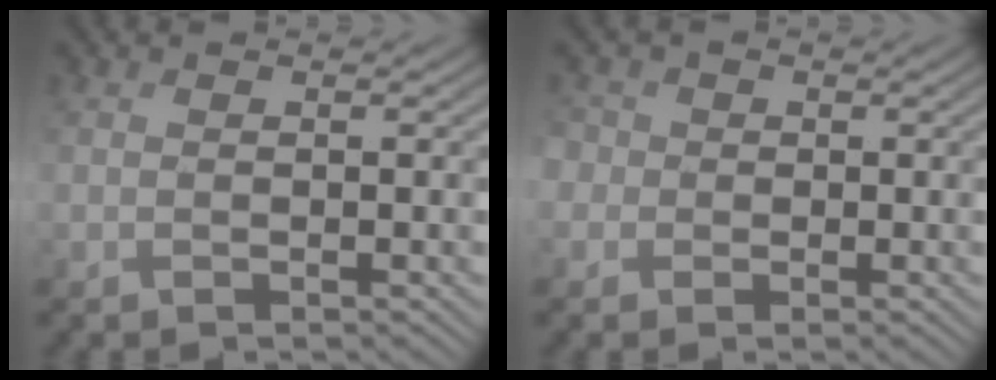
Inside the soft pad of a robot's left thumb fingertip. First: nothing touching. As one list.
[{"total": 3.5, "force": [0.5, 3.4, 1.0], "torque": [-0.036, 0.010, -0.017]}]